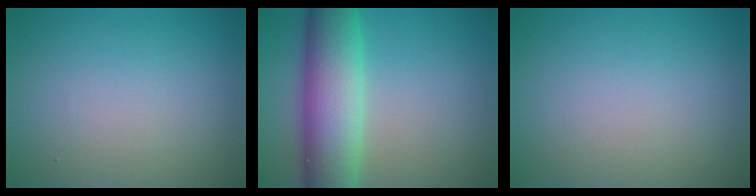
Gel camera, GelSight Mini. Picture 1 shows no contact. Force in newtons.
{"total": 9.2, "press": 9.2, "slide": 0.3}
{"total": 0.0}